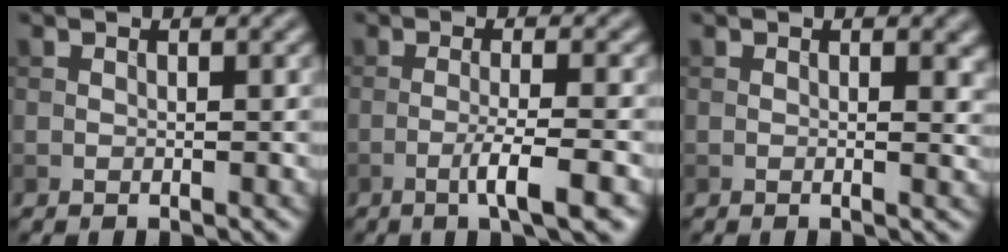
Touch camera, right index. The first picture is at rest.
{"total": 4.1, "force": [-1.6, 0.5, 3.7], "torque": [-0.061, 0.006, -0.035]}
{"total": 1.6, "force": [0.3, 0.5, 1.5], "torque": [-0.017, -0.005, 0.004]}